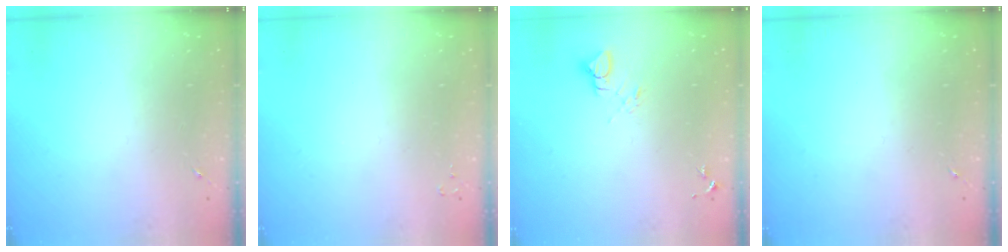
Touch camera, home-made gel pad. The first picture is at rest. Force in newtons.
{"total": 2.0, "press": 2.0, "slide": 0.3}
{"total": 3.4, "press": 3.4, "slide": 0.2}
{"total": 0.0}